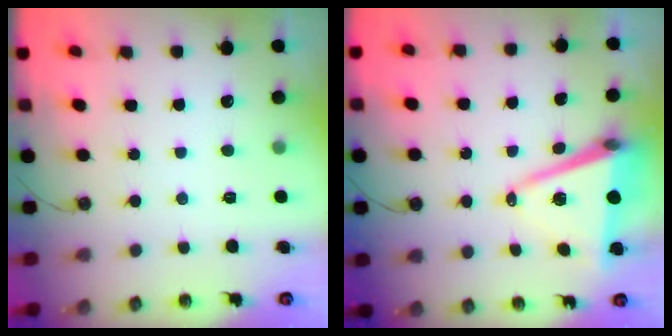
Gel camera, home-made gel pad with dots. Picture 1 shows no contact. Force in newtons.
{"total": 11.2, "press": 10.4, "slide": 4.0}